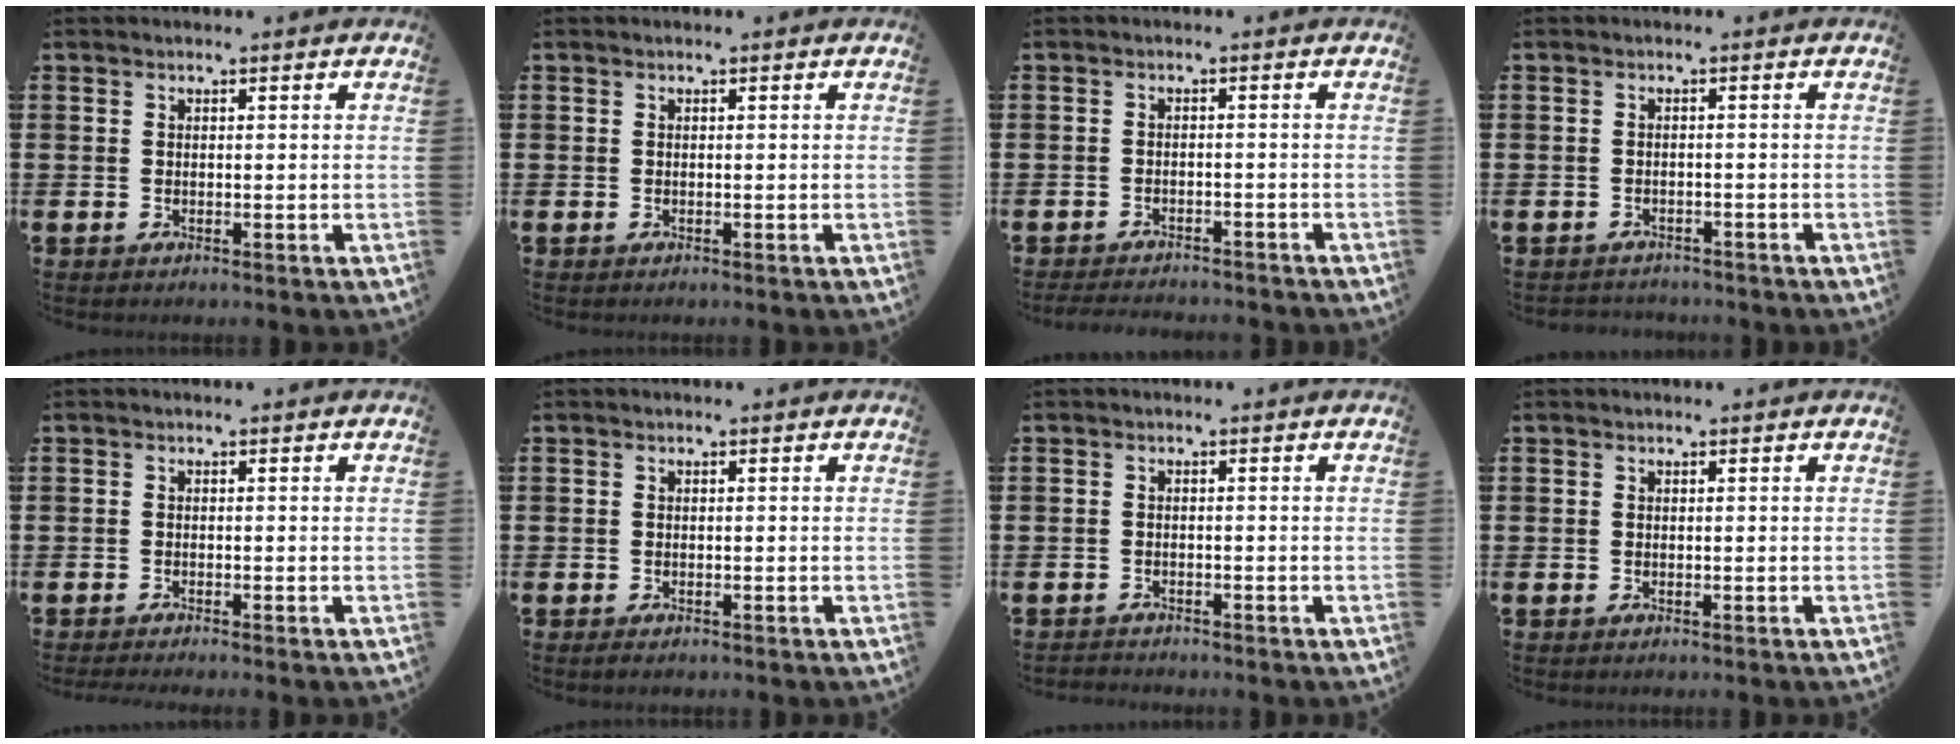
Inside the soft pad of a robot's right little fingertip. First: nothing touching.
{"total": 0.0}
{"total": 1.8, "force": [-1.8, 0.0, 0.0], "torque": [-0.004, 0.002, -0.037]}
{"total": 1.1, "force": [-1.1, 0.2, -0.2], "torque": [-0.001, 0.004, -0.024]}
{"total": 0.5, "force": [-0.5, -0.1, 0.2], "torque": [-0.002, -0.003, -0.010]}
{"total": 0.0}
{"total": 0.9, "force": [-0.8, 0.1, -0.1], "torque": [0.000, 0.001, -0.018]}
{"total": 0.0}